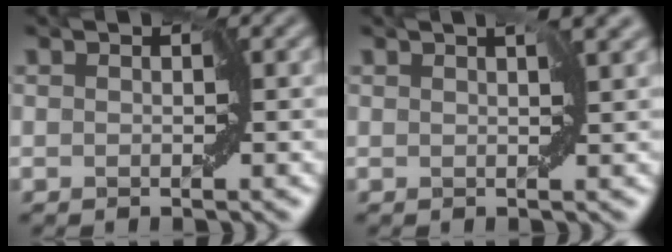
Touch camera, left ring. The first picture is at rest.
{"total": 2.7, "force": [1.3, 0.8, 2.2], "torque": [-0.033, 0.005, 0.022]}